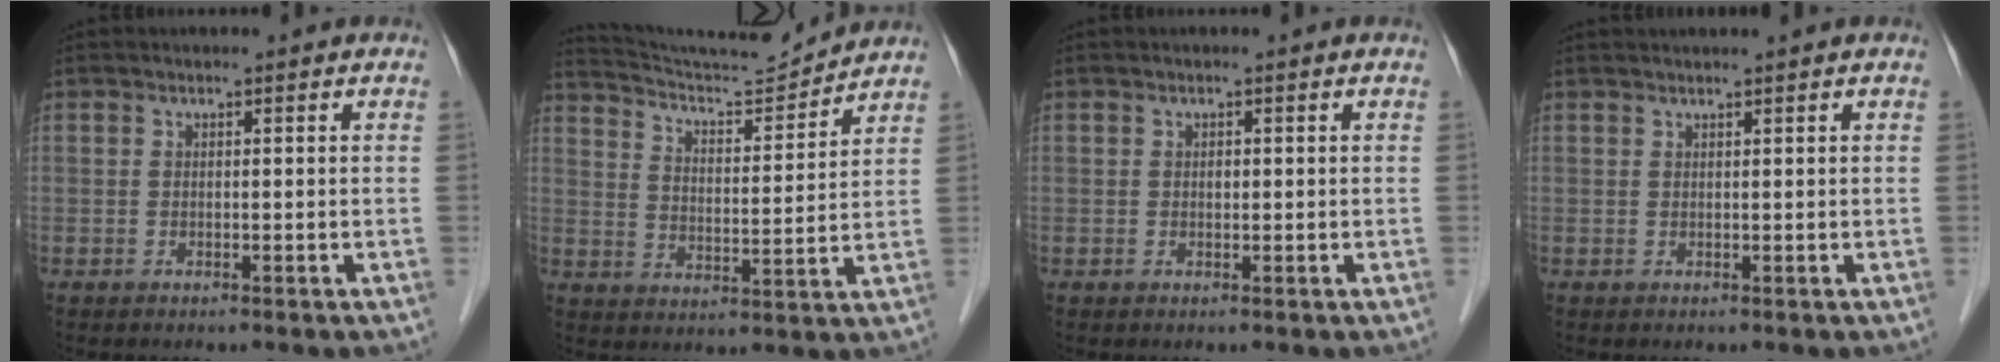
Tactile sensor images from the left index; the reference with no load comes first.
{"total": 11.8, "force": [11.6, -1.1, 1.8], "torque": [-0.043, -0.007, 0.194]}
{"total": 0.5, "force": [0.2, 0.3, 0.4], "torque": [-0.006, 0.000, 0.003]}
{"total": 2.3, "force": [2.0, -0.3, 1.0], "torque": [-0.006, 0.019, 0.036]}